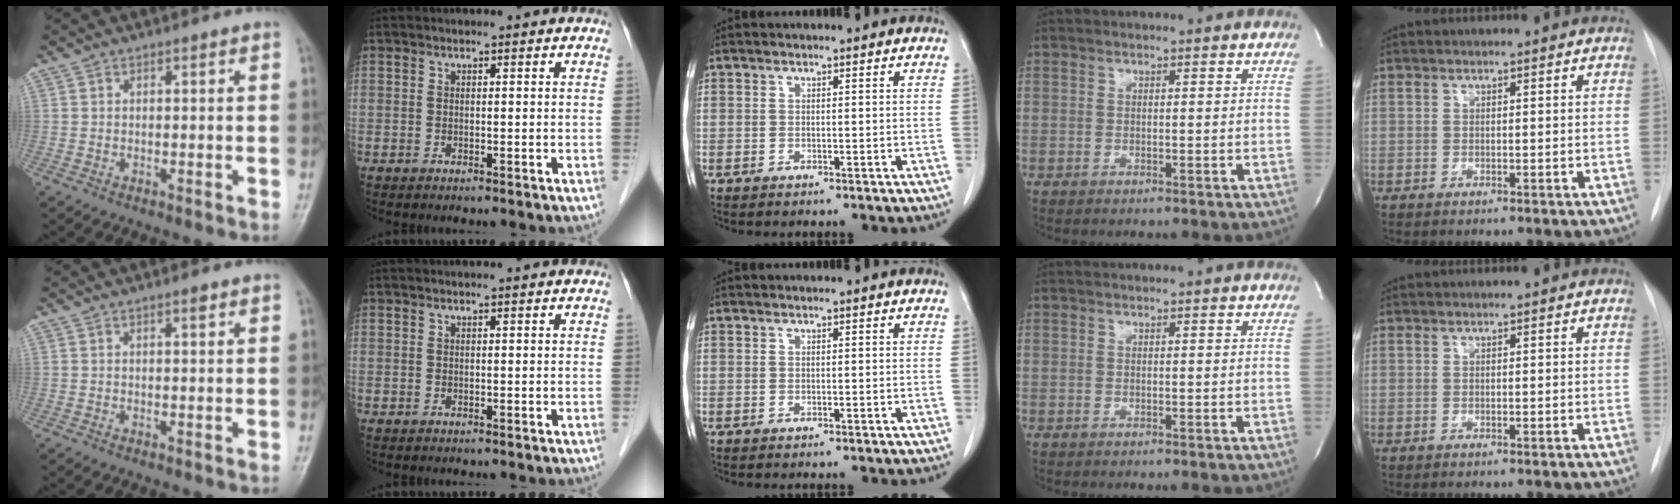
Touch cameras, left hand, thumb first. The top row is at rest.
{"thumb": {"total": 1.3, "force": [0.8, 0.4, 0.9], "torque": [-0.012, -0.002, 0.011]}, "index": {"total": 0.9, "force": [0.8, 0.0, 0.4], "torque": [-0.007, 0.009, 0.015]}}